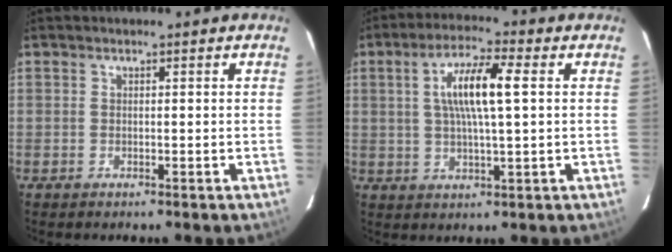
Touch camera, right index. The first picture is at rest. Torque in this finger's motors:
{"motor_torque": [0.36, 0.06, 0.27, 0.12]}